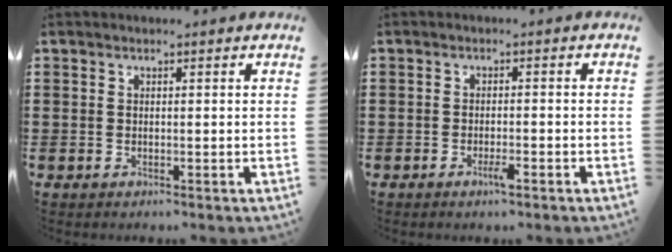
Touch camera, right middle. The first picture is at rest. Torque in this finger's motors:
{"motor_torque": [0.23, -0.26, 0.03, 0.03]}